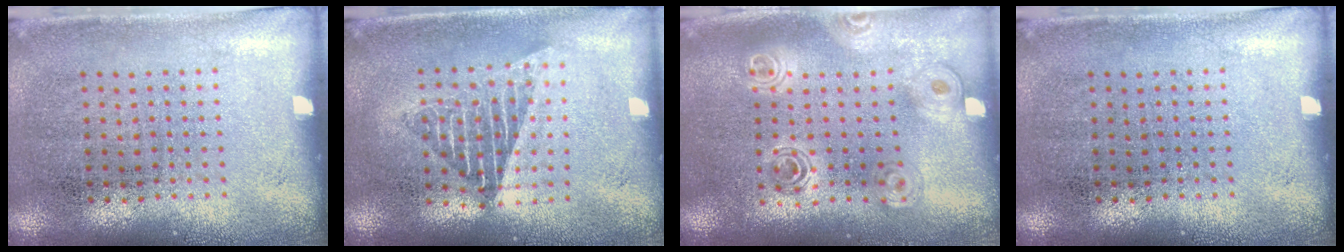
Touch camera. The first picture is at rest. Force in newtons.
{"total": 1.6, "press": 1.4, "slide": 0.9}
{"total": 1.6, "press": 1.4, "slide": 0.7}
{"total": 0.0}